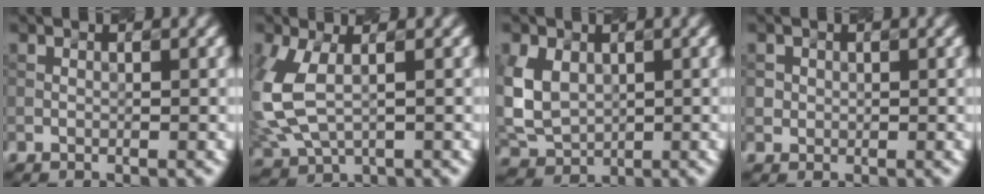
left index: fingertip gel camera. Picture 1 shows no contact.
{"total": 6.3, "force": [-0.1, 3.8, 5.0], "torque": [-0.126, -0.004, 0.005]}
{"total": 4.6, "force": [0.2, 3.6, 2.9], "torque": [-0.063, -0.001, 0.012]}
{"total": 0.9, "force": [-0.2, 0.9, 0.0], "torque": [0.011, -0.006, 0.006]}